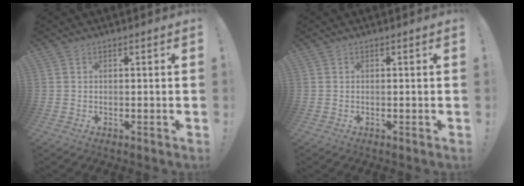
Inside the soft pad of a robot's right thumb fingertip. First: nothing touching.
{"total": 0.0}